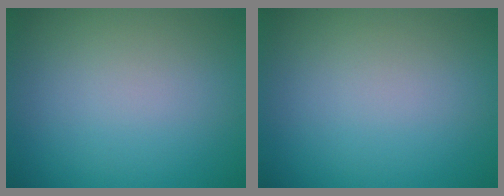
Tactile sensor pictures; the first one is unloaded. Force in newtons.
{"total": 0.0}